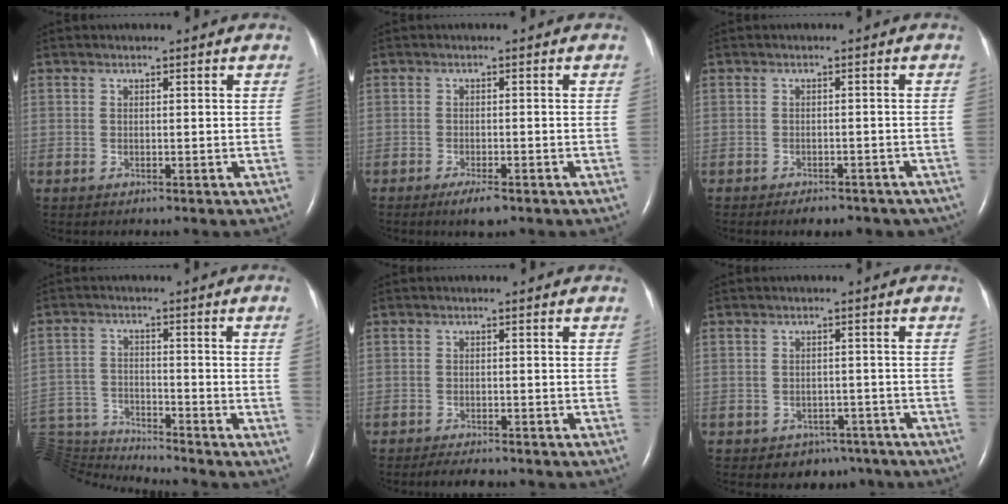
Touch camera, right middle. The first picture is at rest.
{"total": 2.6, "force": [-1.7, 0.5, 1.9], "torque": [-0.040, -0.004, -0.026]}
{"total": 7.0, "force": [-5.8, 2.9, 2.7], "torque": [-0.028, 0.003, -0.057]}
{"total": 10.6, "force": [-9.8, -3.6, 1.9], "torque": [-0.028, 0.017, -0.176]}
{"total": 2.9, "force": [-2.6, 0.5, 1.2], "torque": [-0.027, -0.007, -0.035]}
{"total": 4.7, "force": [-3.4, 3.2, 0.3], "torque": [-0.002, 0.019, -0.037]}